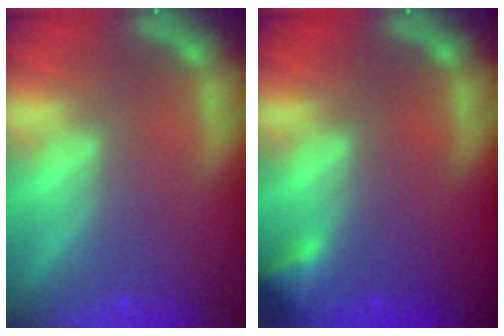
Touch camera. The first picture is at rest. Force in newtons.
{"total": 1.9}